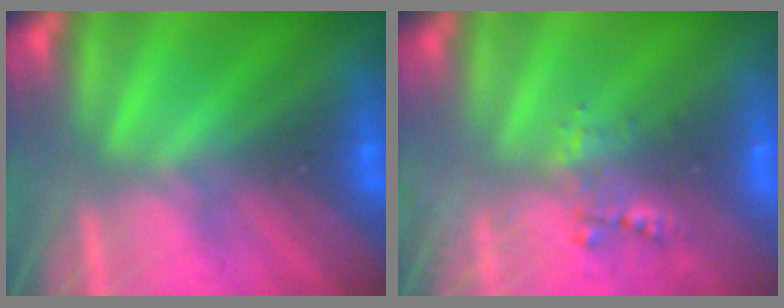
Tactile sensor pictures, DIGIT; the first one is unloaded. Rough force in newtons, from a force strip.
{"total": 2.4}